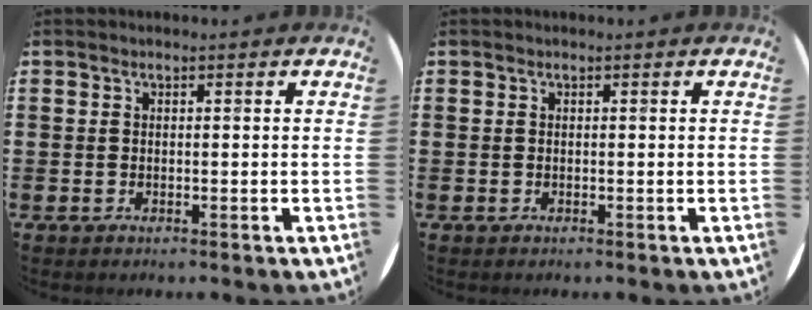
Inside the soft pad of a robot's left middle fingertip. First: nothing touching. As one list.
[{"total": 0.0}]